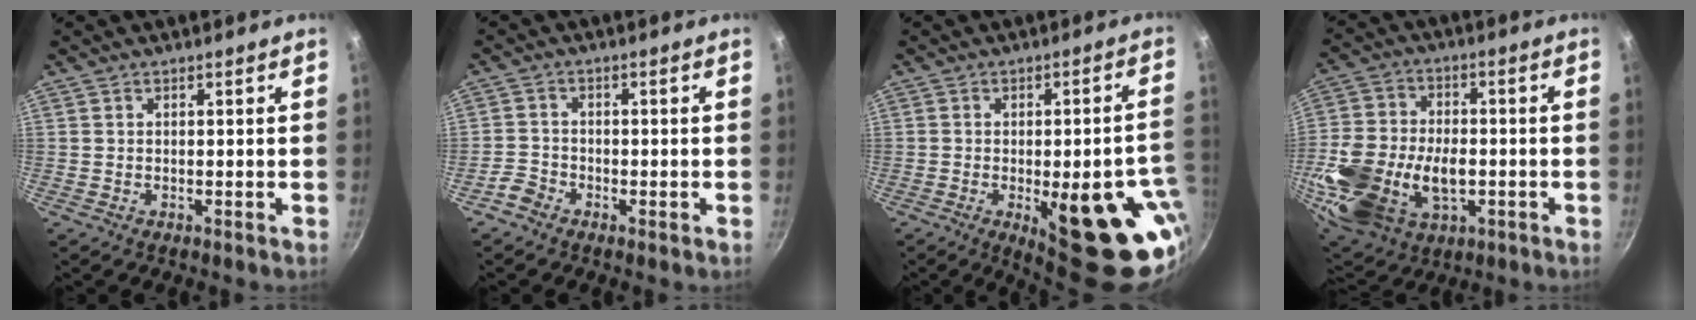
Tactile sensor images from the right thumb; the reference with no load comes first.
{"total": 2.9, "force": [-2.1, 1.9, 0.8], "torque": [-0.012, 0.021, -0.043]}
{"total": 22.5, "force": [-6.3, 8.0, 20.1], "torque": [-0.204, 0.005, -0.066]}
{"total": 23.0, "force": [-4.9, 15.1, 16.6], "torque": [-0.346, 0.009, -0.074]}